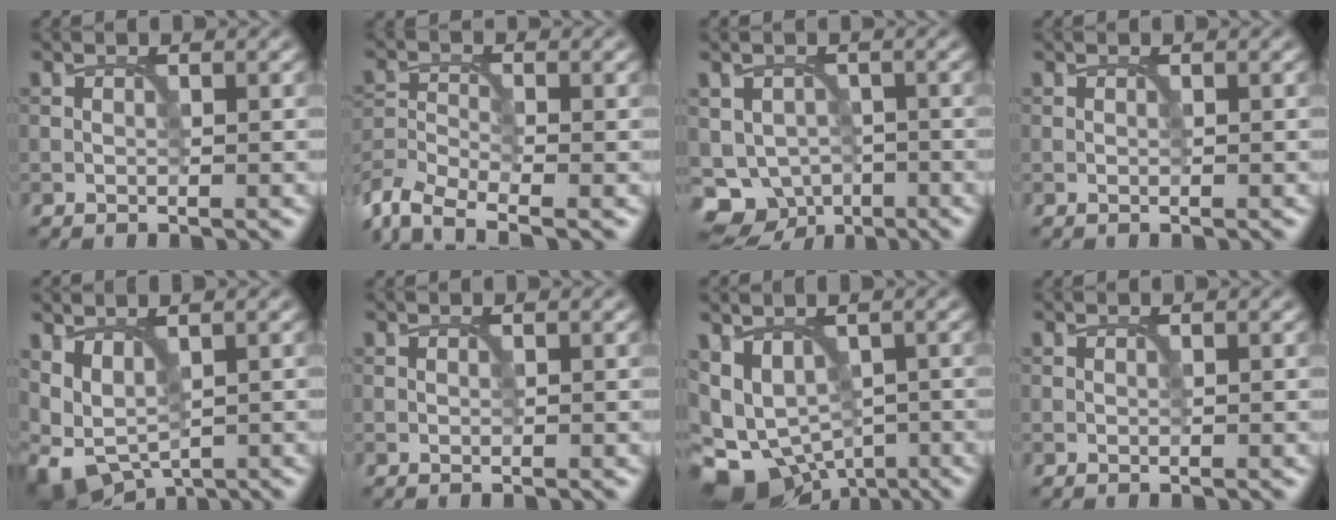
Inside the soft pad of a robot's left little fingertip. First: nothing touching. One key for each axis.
{"total": 5.5, "fx": -4.3, "fy": 1.7, "fz": 2.9, "tx": -0.061, "ty": -0.010, "tz": -0.095}
{"total": 6.4, "fx": -2.8, "fy": 5.2, "fz": 2.5, "tx": -0.031, "ty": -0.008, "tz": -0.044}
{"total": 0.0}
{"total": 4.4, "fx": 0.1, "fy": 2.6, "fz": 3.6, "tx": -0.079, "ty": -0.007, "tz": 0.004}
{"total": 0.0}
{"total": 8.3, "fx": -3.7, "fy": 5.6, "fz": 4.9, "tx": -0.079, "ty": -0.017, "tz": -0.041}
{"total": 0.0}